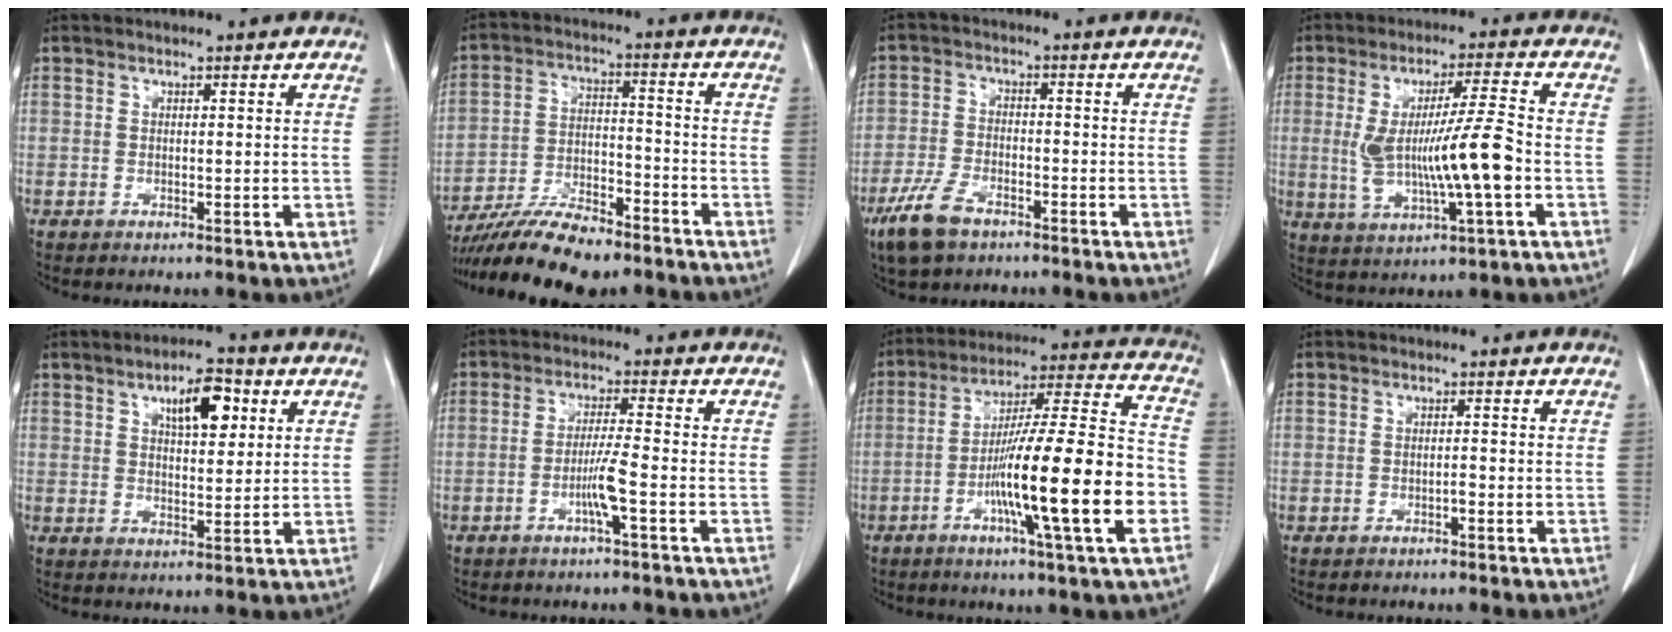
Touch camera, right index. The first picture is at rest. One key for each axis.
{"total": 12.9, "fx": -11.0, "fy": 2.8, "fz": 6.2, "tx": -0.104, "ty": -0.001, "tz": -0.188}
{"total": 7.1, "fx": -4.8, "fy": 3.1, "fz": 4.3, "tx": -0.099, "ty": -0.007, "tz": -0.087}
{"total": 11.6, "fx": -1.3, "fy": 0.4, "fz": 11.6, "tx": -0.223, "ty": 0.001, "tz": -0.021}
{"total": 7.4, "fx": 3.2, "fy": 2.7, "fz": 6.0, "tx": -0.097, "ty": 0.009, "tz": 0.051}
{"total": 4.4, "fx": -1.8, "fy": -0.6, "fz": 4.0, "tx": -0.080, "ty": 0.000, "tz": -0.035}
{"total": 19.7, "fx": -6.1, "fy": 0.0, "fz": 18.8, "tx": -0.295, "ty": -0.002, "tz": -0.102}
{"total": 0.7, "fx": -0.5, "fy": 0.1, "fz": 0.5, "tx": -0.009, "ty": 0.001, "tz": -0.009}